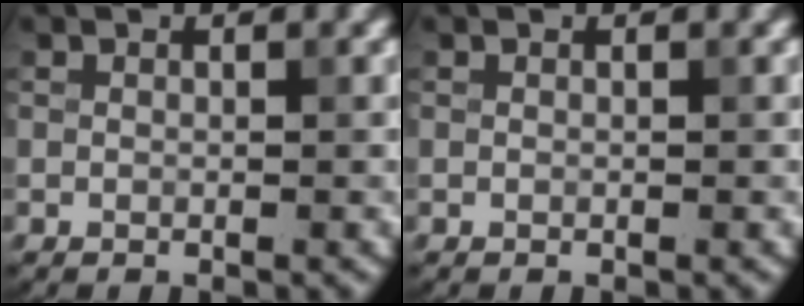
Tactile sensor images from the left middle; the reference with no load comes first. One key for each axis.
{"total": 0.0}